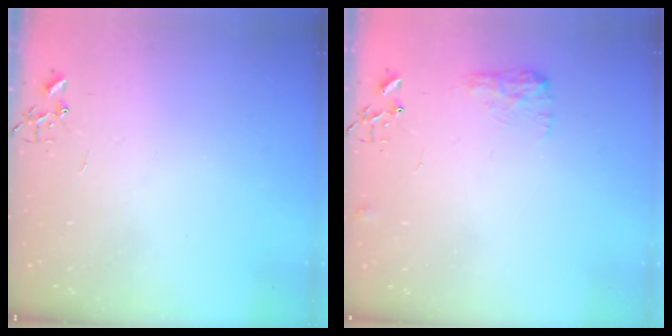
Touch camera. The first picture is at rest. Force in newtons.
{"total": 8.3, "press": 8.2, "slide": 0.3}